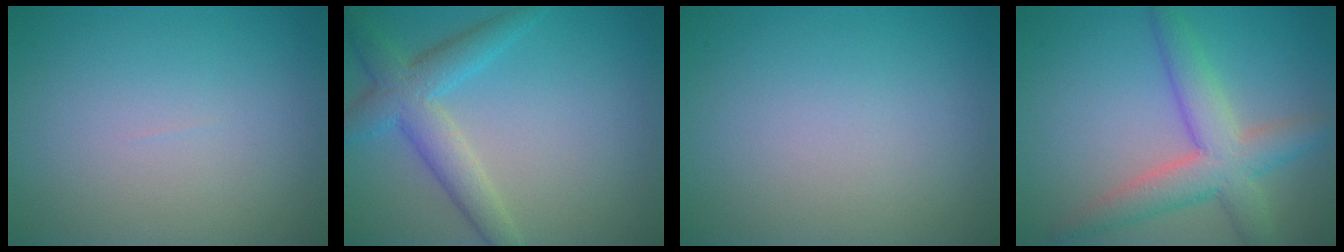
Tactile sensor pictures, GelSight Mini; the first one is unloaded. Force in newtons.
{"total": 4.5, "press": 4.5, "slide": 0.1}
{"total": 0.0}
{"total": 5.5, "press": 5.5, "slide": 0.2}